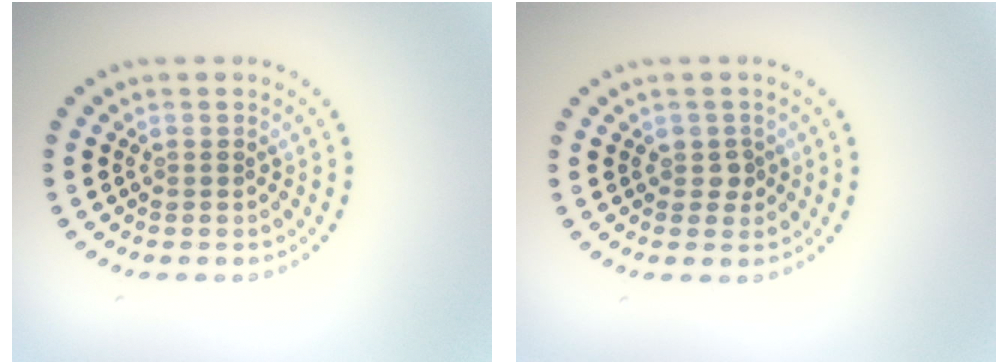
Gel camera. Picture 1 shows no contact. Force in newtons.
{"total": 1.0, "press": 0.9, "slide": 0.4}